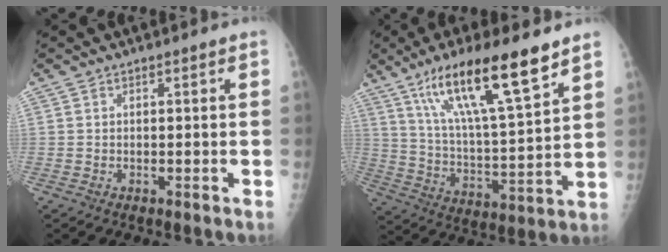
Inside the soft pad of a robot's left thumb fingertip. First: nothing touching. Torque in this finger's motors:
{"motor_torque": [1.67, 1.67, 1.55, -1.22, 0.30]}